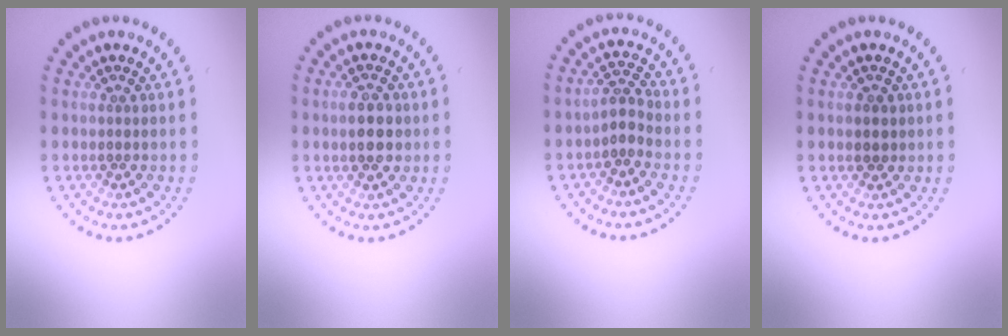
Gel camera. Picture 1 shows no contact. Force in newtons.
{"total": 2.8, "press": 2.8, "slide": 0.1}
{"total": 1.8, "press": 1.5, "slide": 1.0}
{"total": 1.2, "press": 1.1, "slide": 0.4}